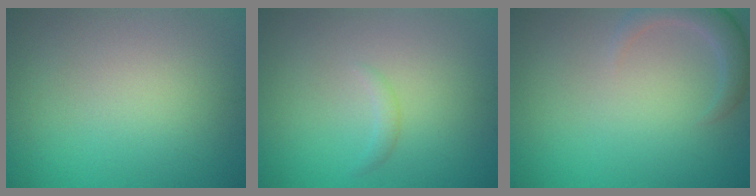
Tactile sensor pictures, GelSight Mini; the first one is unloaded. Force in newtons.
{"total": 0.8, "press": 0.8, "slide": 0.1}
{"total": 2.7, "press": 2.6, "slide": 0.5}